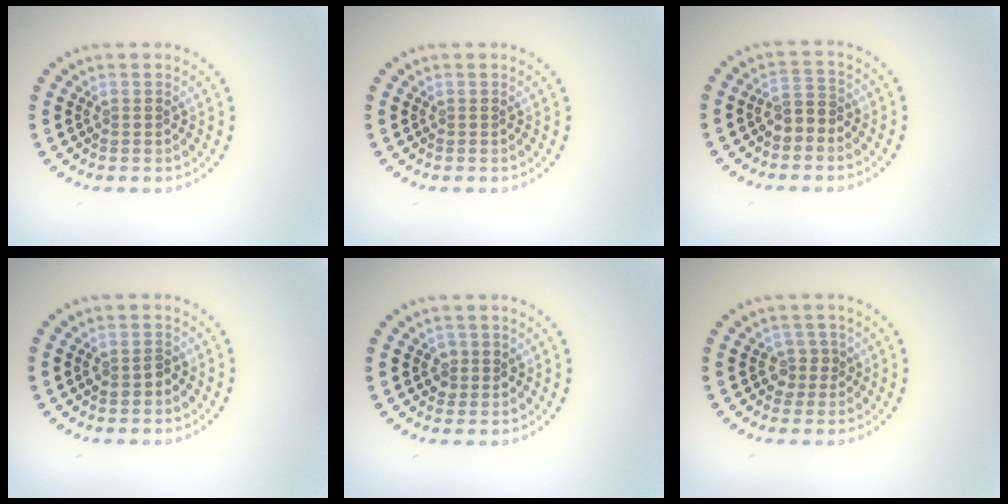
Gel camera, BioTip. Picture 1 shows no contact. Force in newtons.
{"total": 0.0}
{"total": 2.0, "press": 1.8, "slide": 0.8}
{"total": 1.2, "press": 1.1, "slide": 0.4}
{"total": 1.2, "press": 1.1, "slide": 0.4}
{"total": 1.7, "press": 1.3, "slide": 1.1}